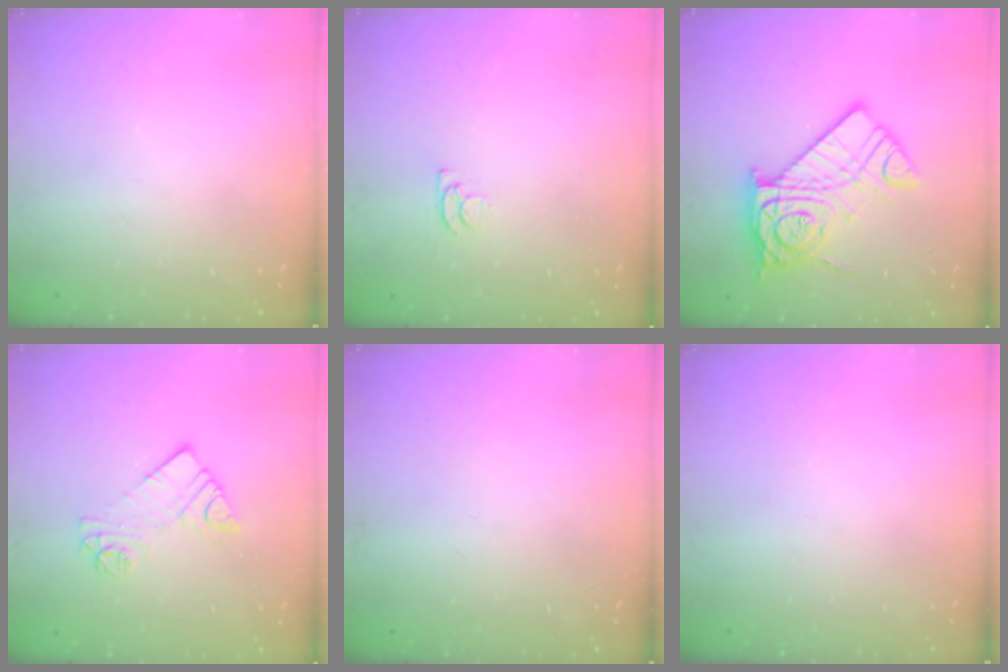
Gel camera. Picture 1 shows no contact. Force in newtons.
{"total": 4.3, "press": 4.2, "slide": 0.5}
{"total": 16.8, "press": 16.8, "slide": 0.6}
{"total": 9.4, "press": 9.4, "slide": 0.7}
{"total": 0.7, "press": 0.6, "slide": 0.1}
{"total": 0.0}